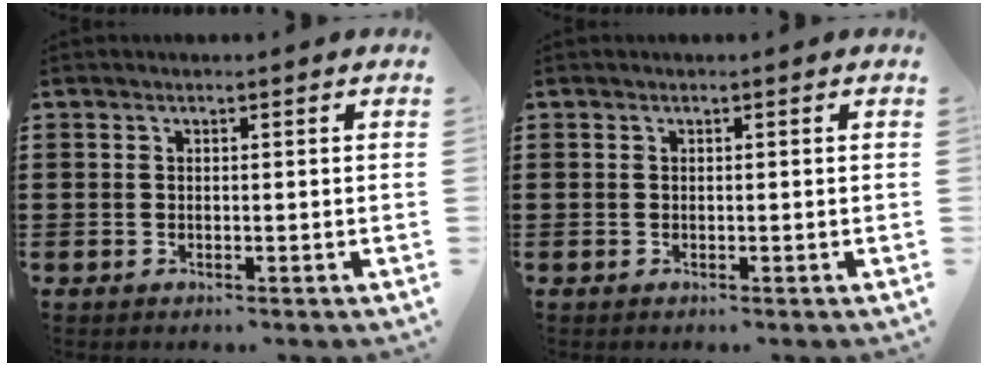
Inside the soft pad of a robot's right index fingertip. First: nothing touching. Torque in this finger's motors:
{"motor_torque": [2.14, 0.00, 0.00, 0.00]}